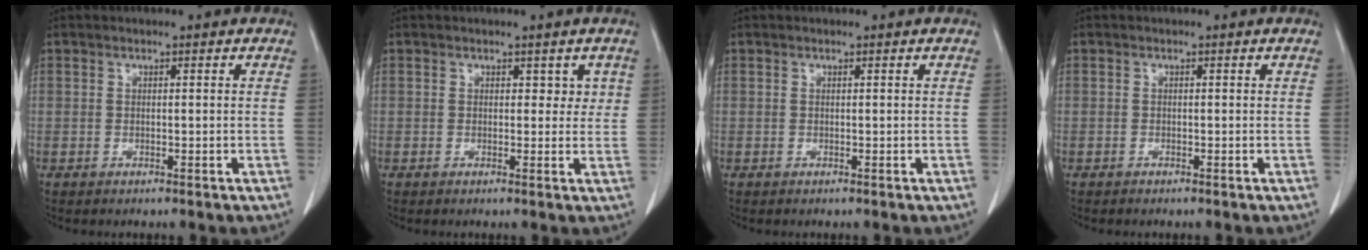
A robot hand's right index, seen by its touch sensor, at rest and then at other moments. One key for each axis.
{"total": 2.2, "fx": 0.9, "fy": 1.6, "fz": 1.2, "tx": 0.000, "ty": 0.000, "tz": 0.009}
{"total": 0.0}
{"total": 0.0}